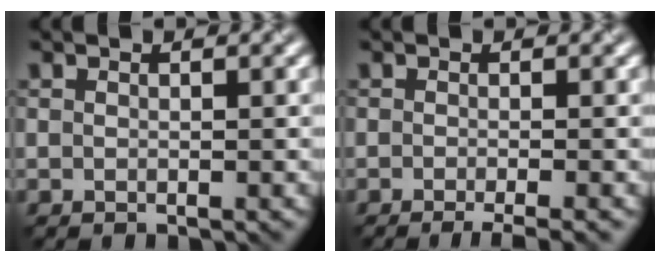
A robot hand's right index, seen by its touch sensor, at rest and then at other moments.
{"total": 3.0, "force": [-2.0, 0.6, 2.2], "torque": [-0.025, 0.002, -0.028]}